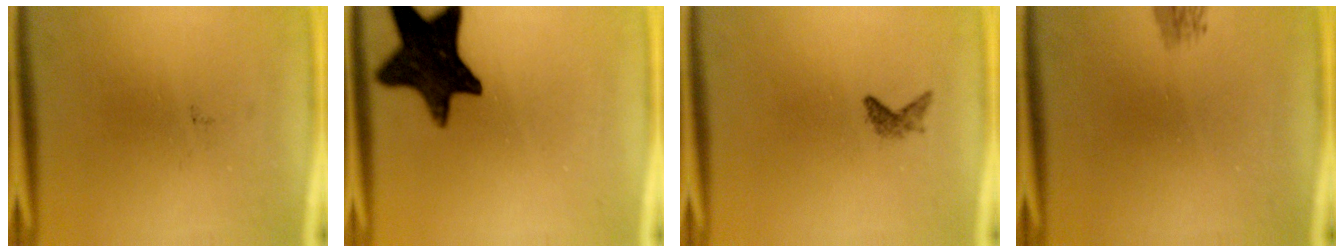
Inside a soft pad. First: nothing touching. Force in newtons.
{"total": 15.8}
{"total": 1.1}
{"total": 1.3}